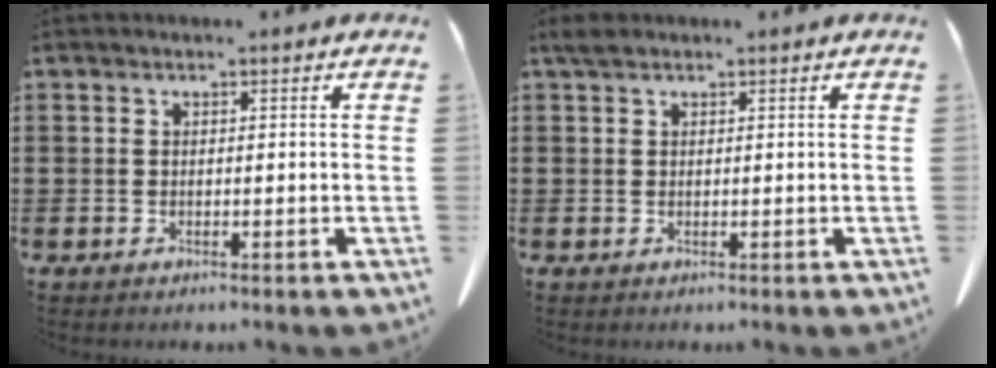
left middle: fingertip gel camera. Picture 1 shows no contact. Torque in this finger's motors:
{"motor_torque": [0.85, 0.94, 0.10, 0.05]}